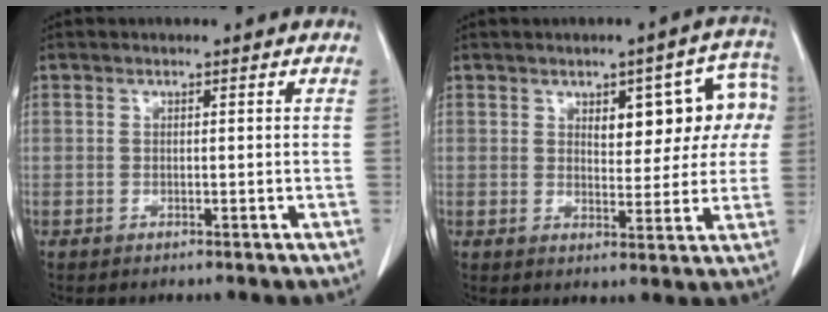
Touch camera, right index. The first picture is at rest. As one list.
[{"total": 9.6, "force": [2.5, 4.2, 8.3], "torque": [-0.088, 0.031, 0.034]}]